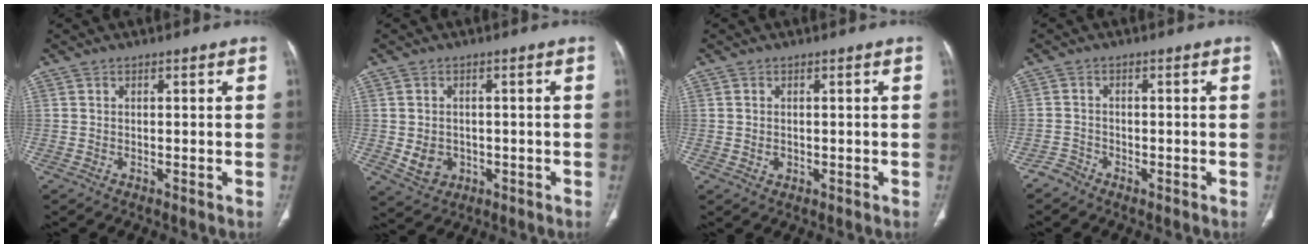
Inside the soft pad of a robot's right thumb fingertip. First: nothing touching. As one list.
[{"total": 4.9, "force": [-0.8, 4.2, 2.5], "torque": [-0.028, 0.005, 0.000]}, {"total": 1.3, "force": [-0.1, 1.0, 0.8], "torque": [-0.011, 0.000, 0.002]}, {"total": 1.9, "force": [-1.6, 0.9, -0.2], "torque": [0.008, 0.004, -0.036]}]